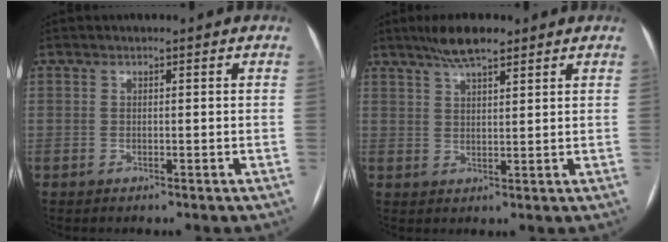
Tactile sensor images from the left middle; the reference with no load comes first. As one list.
[{"total": 5.6, "force": [4.3, 1.1, 3.5], "torque": [-0.069, 0.012, 0.076]}]